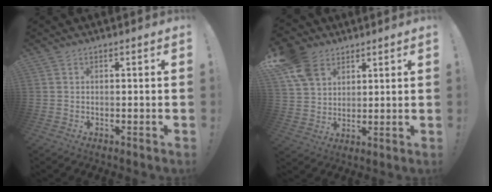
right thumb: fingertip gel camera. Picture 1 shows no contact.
{"total": 12.3, "force": [7.1, 8.6, 5.2], "torque": [-0.096, -0.031, 0.141]}